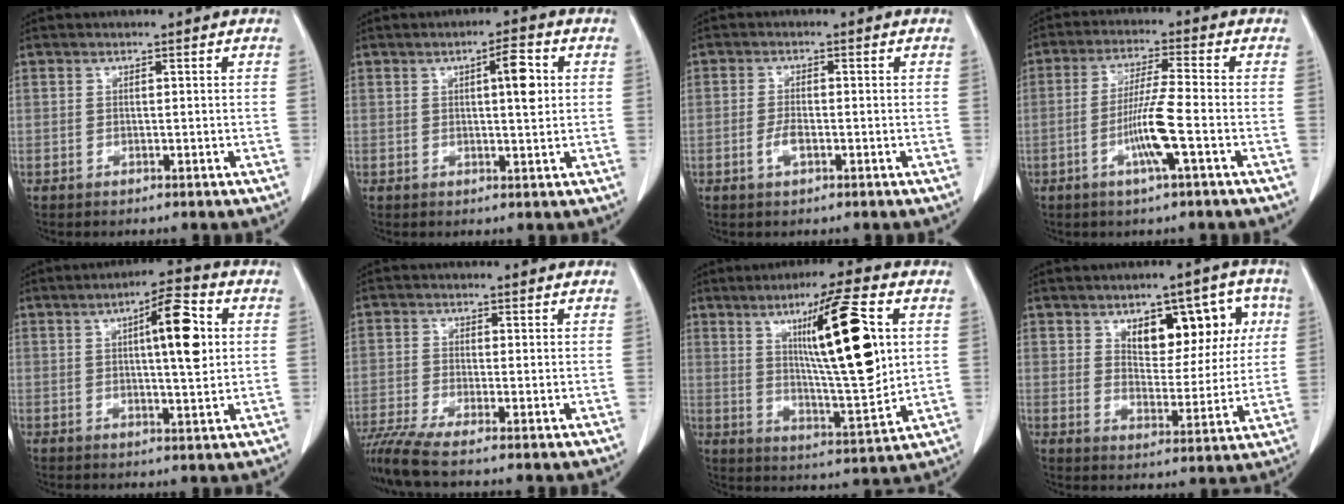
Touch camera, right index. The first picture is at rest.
{"total": 4.7, "force": [1.1, 0.8, 4.5], "torque": [-0.068, 0.004, 0.015]}
{"total": 2.3, "force": [-1.0, 0.7, 1.9], "torque": [-0.040, 0.001, -0.019]}
{"total": 7.5, "force": [-2.4, -0.6, 7.1], "torque": [-0.135, -0.005, -0.047]}
{"total": 8.8, "force": [2.0, 1.6, 8.4], "torque": [-0.128, 0.012, 0.029]}
{"total": 5.7, "force": [-4.8, -1.1, 3.0], "torque": [-0.057, -0.014, -0.088]}
{"total": 15.4, "force": [4.4, 1.5, 14.7], "torque": [-0.237, -0.006, 0.073]}
{"total": 11.3, "force": [4.6, 5.9, 8.5], "torque": [-0.103, 0.026, 0.071]}